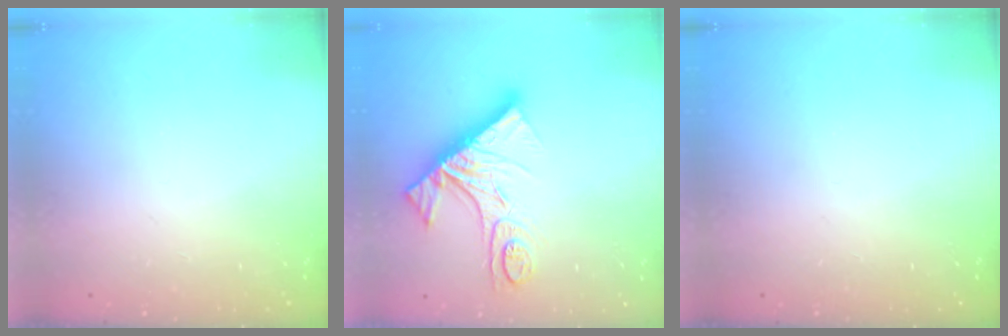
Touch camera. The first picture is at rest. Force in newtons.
{"total": 17.9, "press": 17.8, "slide": 2.0}
{"total": 0.0}